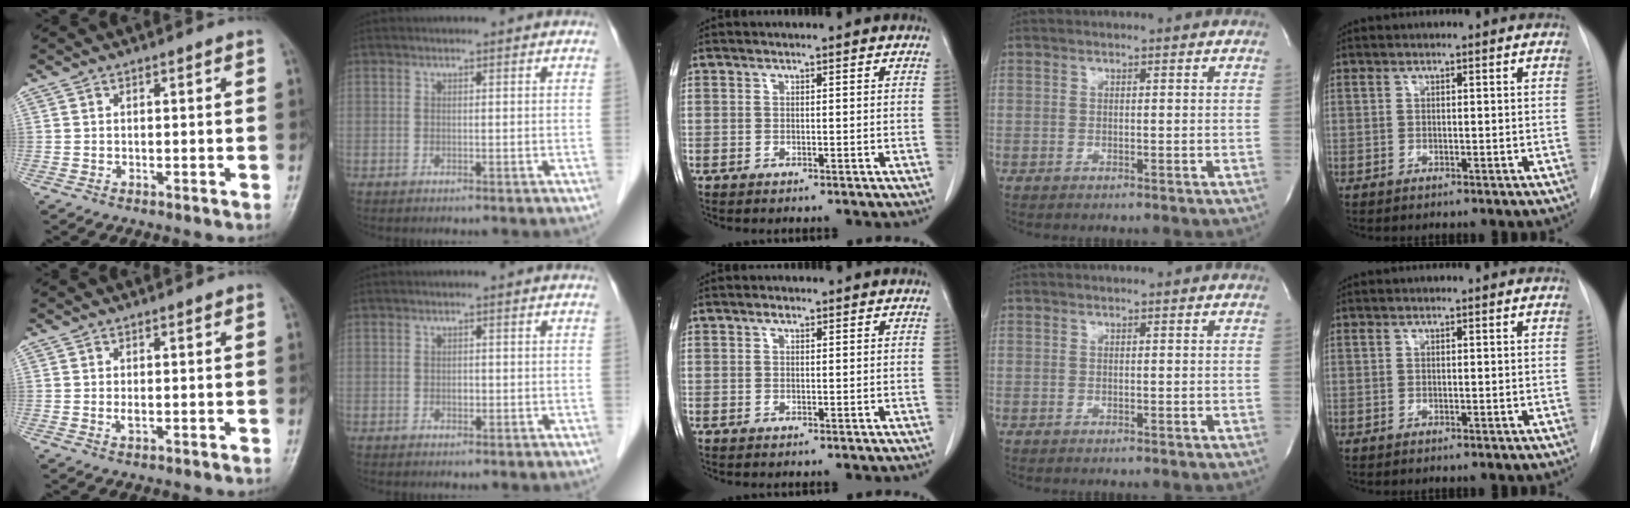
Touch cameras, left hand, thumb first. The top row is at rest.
{"thumb": {"total": 1.3, "force": [0.1, 0.8, 1.1], "torque": [-0.014, -0.003, 0.001]}, "index": {"total": 0.9, "force": [-0.6, 0.5, 0.5], "torque": [-0.010, -0.004, -0.010]}, "middle": {"total": 0.9, "force": [0.6, 0.4, 0.5], "torque": [-0.012, 0.001, 0.009]}}